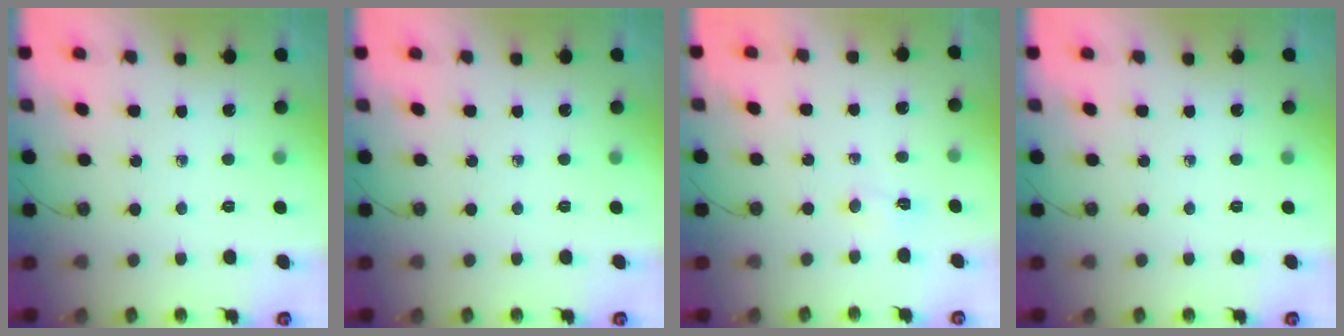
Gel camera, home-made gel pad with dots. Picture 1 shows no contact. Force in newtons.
{"total": 0.0}
{"total": 2.3, "press": 2.3, "slide": 0.5}
{"total": 0.0}